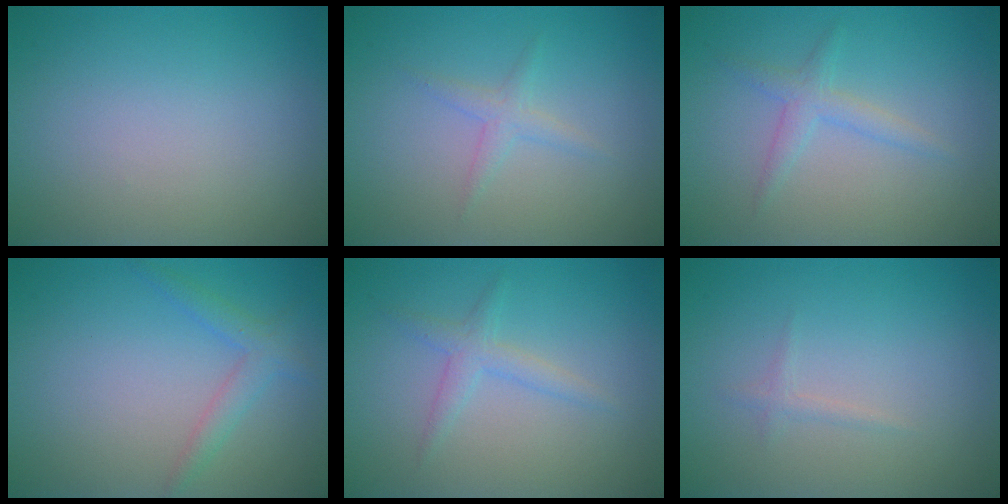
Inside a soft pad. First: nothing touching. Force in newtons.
{"total": 1.3, "press": 1.3, "slide": 0.0}
{"total": 1.8, "press": 1.8, "slide": 0.0}
{"total": 2.0, "press": 2.0, "slide": 0.1}
{"total": 1.8, "press": 1.8, "slide": 0.0}
{"total": 0.7, "press": 0.7, "slide": 0.0}